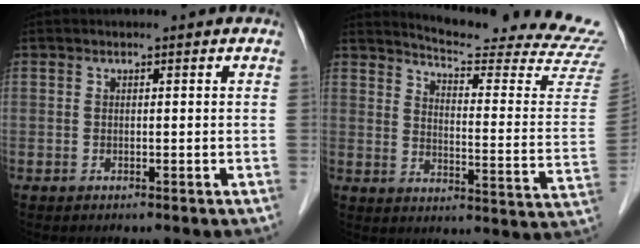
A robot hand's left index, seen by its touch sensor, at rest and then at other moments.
{"total": 21.0, "force": [20.3, -0.9, 5.3], "torque": [-0.084, -0.136, 0.237]}